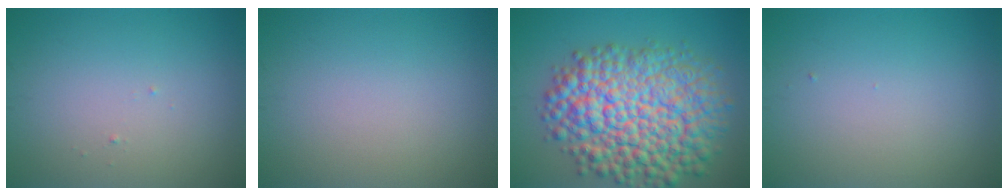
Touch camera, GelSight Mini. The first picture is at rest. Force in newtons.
{"total": 0.0}
{"total": 12.8, "press": 12.8, "slide": 0.4}
{"total": 0.0}